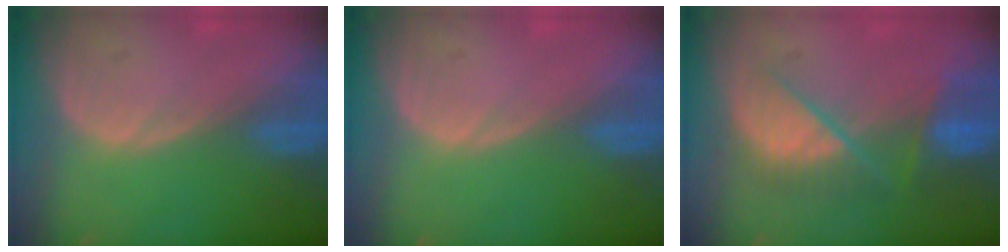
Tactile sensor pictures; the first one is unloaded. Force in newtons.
{"total": 0.0}
{"total": 8.0, "press": 7.6, "slide": 2.4}